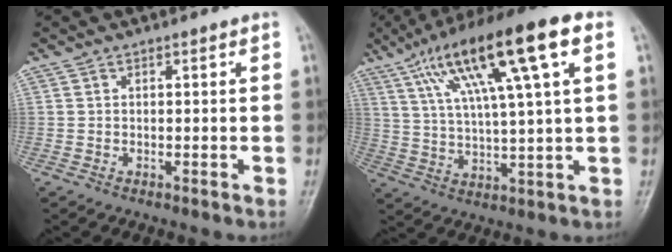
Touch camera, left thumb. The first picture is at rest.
{"total": 20.4, "force": [8.4, 3.8, 18.2], "torque": [-0.314, 0.013, 0.138]}